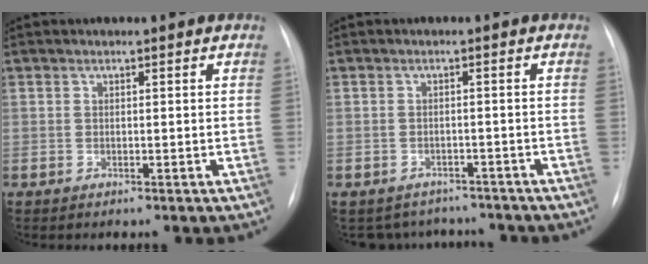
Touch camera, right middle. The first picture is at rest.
{"total": 6.4, "force": [-5.8, 2.8, 0.0], "torque": [0.006, 0.018, -0.068]}